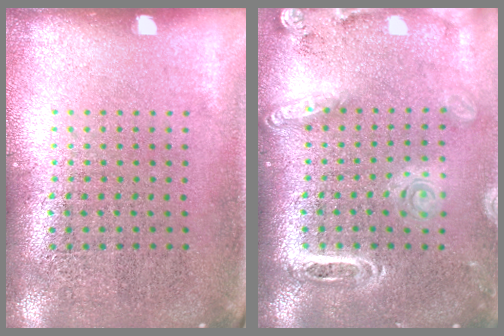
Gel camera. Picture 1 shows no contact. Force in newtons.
{"total": 2.0, "press": 1.8, "slide": 0.8}